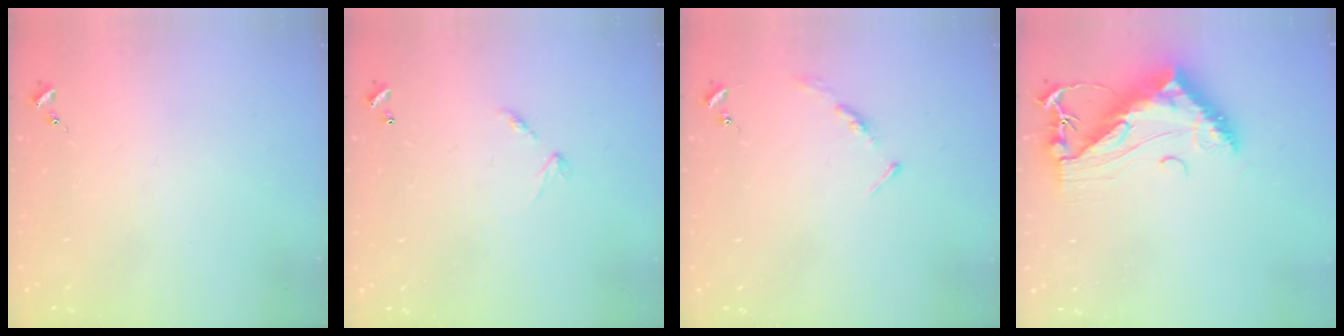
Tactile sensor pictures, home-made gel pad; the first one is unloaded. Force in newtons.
{"total": 6.0, "press": 6.0, "slide": 0.5}
{"total": 3.5, "press": 3.5, "slide": 0.4}
{"total": 14.4, "press": 14.3, "slide": 1.4}